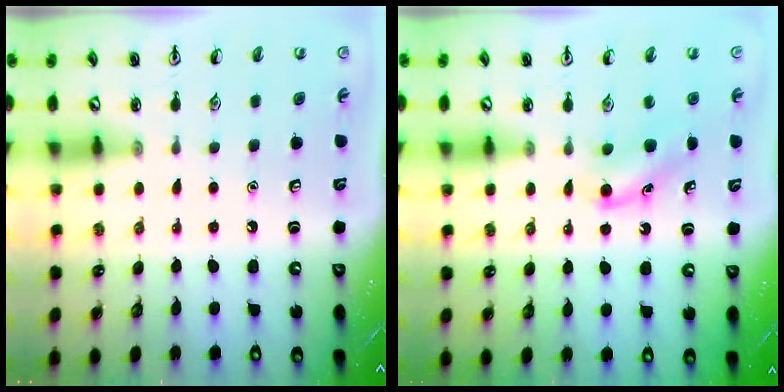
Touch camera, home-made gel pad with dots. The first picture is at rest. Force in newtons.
{"total": 5.6, "press": 5.3, "slide": 1.7}